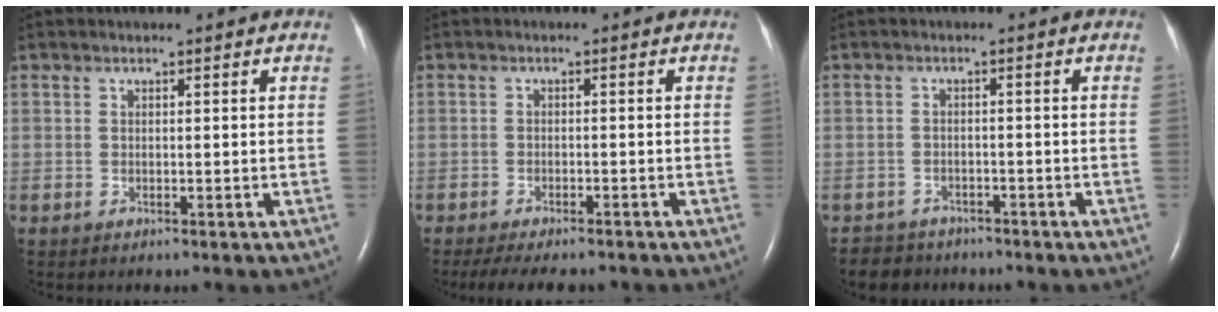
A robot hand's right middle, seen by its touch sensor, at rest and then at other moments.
{"total": 9.8, "force": [-8.4, 2.5, 4.4], "torque": [-0.069, -0.014, -0.114]}
{"total": 4.9, "force": [-4.1, 2.5, -0.2], "torque": [0.003, 0.001, -0.064]}